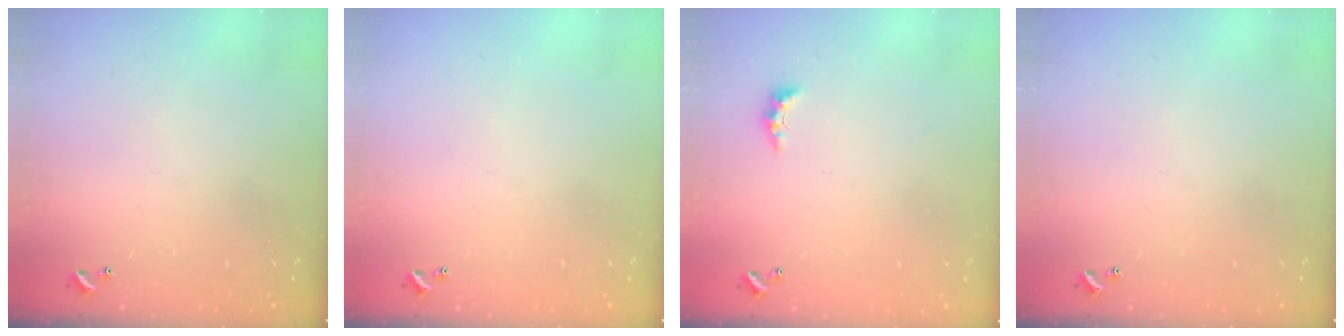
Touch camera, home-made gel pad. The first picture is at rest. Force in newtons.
{"total": 0.0}
{"total": 2.3, "press": 2.2, "slide": 0.7}
{"total": 0.0}